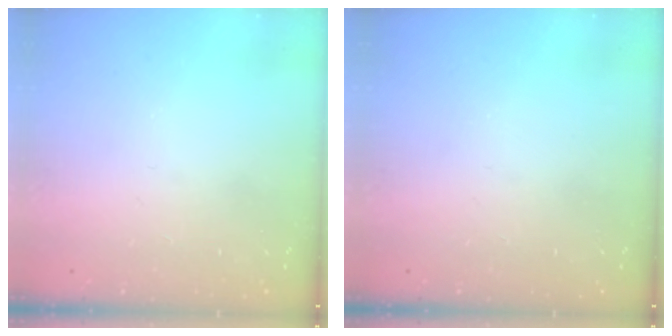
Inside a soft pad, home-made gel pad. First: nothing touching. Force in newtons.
{"total": 0.0}